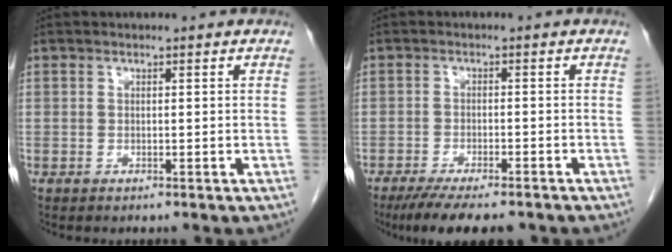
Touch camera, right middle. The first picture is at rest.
{"total": 10.0, "force": [-8.1, 2.1, 5.5], "torque": [-0.079, -0.014, -0.122]}